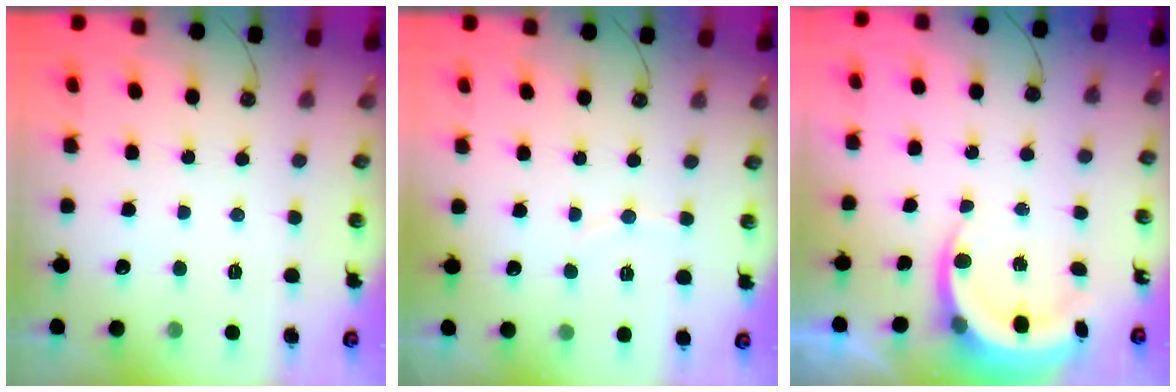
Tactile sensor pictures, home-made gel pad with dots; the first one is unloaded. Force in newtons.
{"total": 5.5, "press": 5.4, "slide": 1.0}
{"total": 5.6, "press": 5.5, "slide": 1.2}